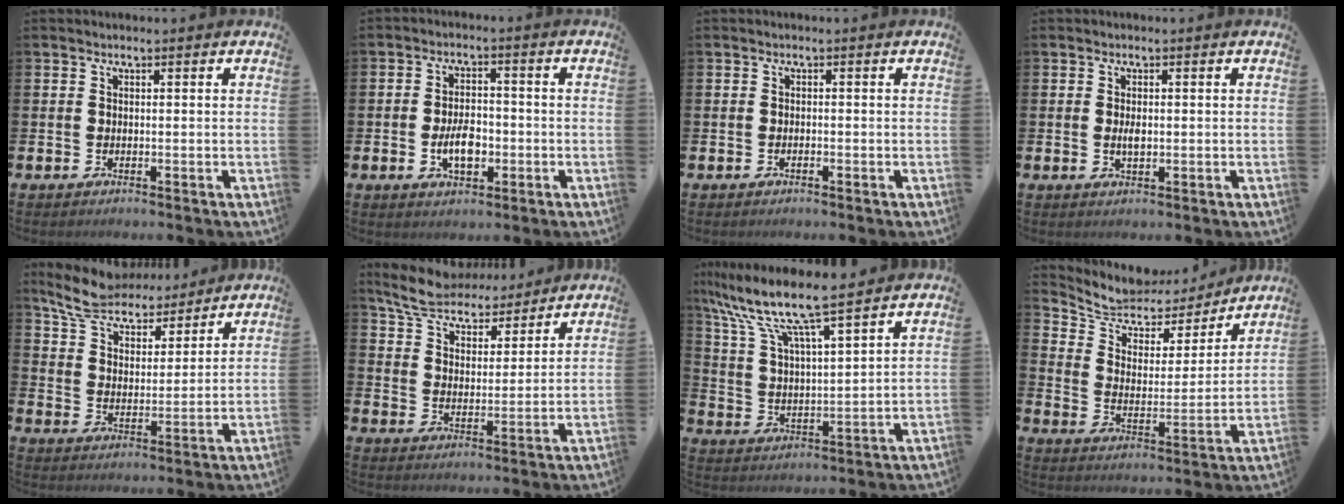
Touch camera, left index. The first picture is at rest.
{"total": 5.0, "force": [-1.4, 2.8, 3.9], "torque": [-0.053, 0.002, -0.027]}
{"total": 0.6, "force": [-0.6, 0.2, 0.1], "torque": [0.003, -0.005, -0.013]}
{"total": 1.6, "force": [0.0, 0.8, 1.4], "torque": [-0.014, -0.003, -0.005]}
{"total": 7.6, "force": [7.0, 2.3, 1.6], "torque": [-0.068, -0.045, 0.126]}
{"total": 7.2, "force": [6.7, 2.0, 1.3], "torque": [-0.060, -0.042, 0.120]}
{"total": 9.3, "force": [8.2, 0.7, 4.2], "torque": [-0.117, -0.053, 0.137]}
{"total": 7.3, "force": [6.4, 3.1, 1.4], "torque": [-0.068, -0.048, 0.109]}